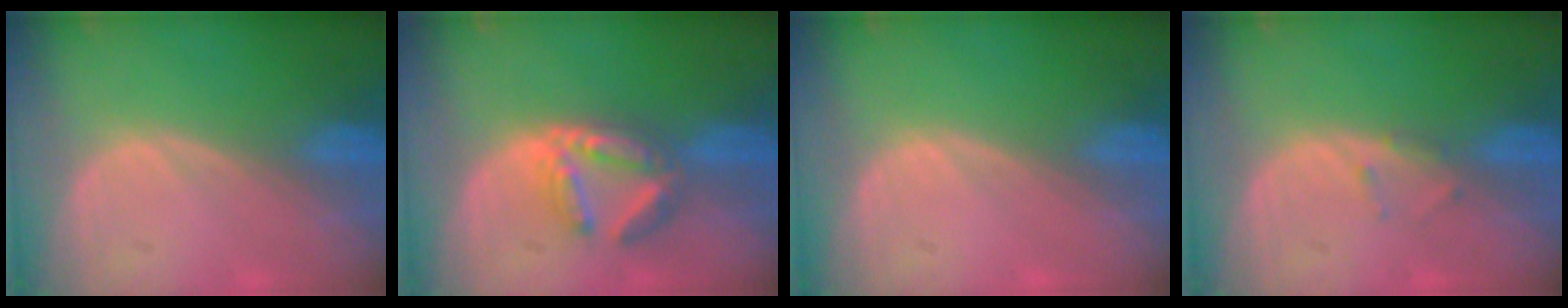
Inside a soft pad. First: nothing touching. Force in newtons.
{"total": 5.8, "press": 5.5, "slide": 1.8}
{"total": 0.0}
{"total": 1.1, "press": 1.0, "slide": 0.2}